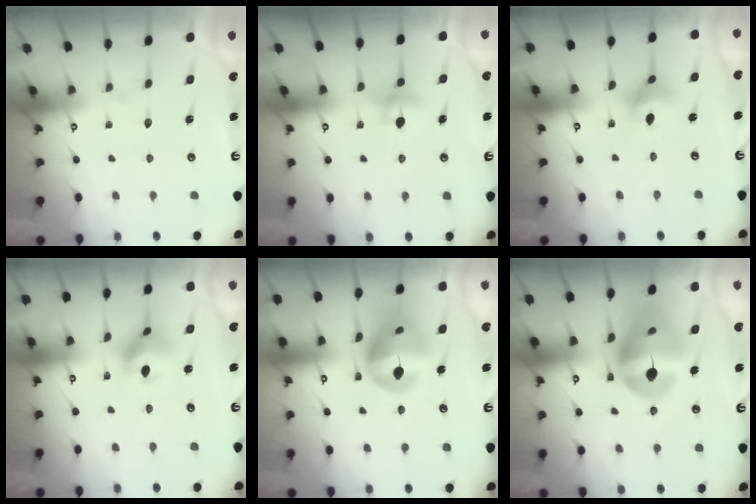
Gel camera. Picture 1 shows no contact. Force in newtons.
{"total": 4.7, "press": 4.6, "slide": 0.8}
{"total": 4.8, "press": 4.5, "slide": 1.4}
{"total": 6.4, "press": 6.4, "slide": 0.2}
{"total": 14.7, "press": 14.6, "slide": 1.8}
{"total": 16.0, "press": 15.8, "slide": 2.3}